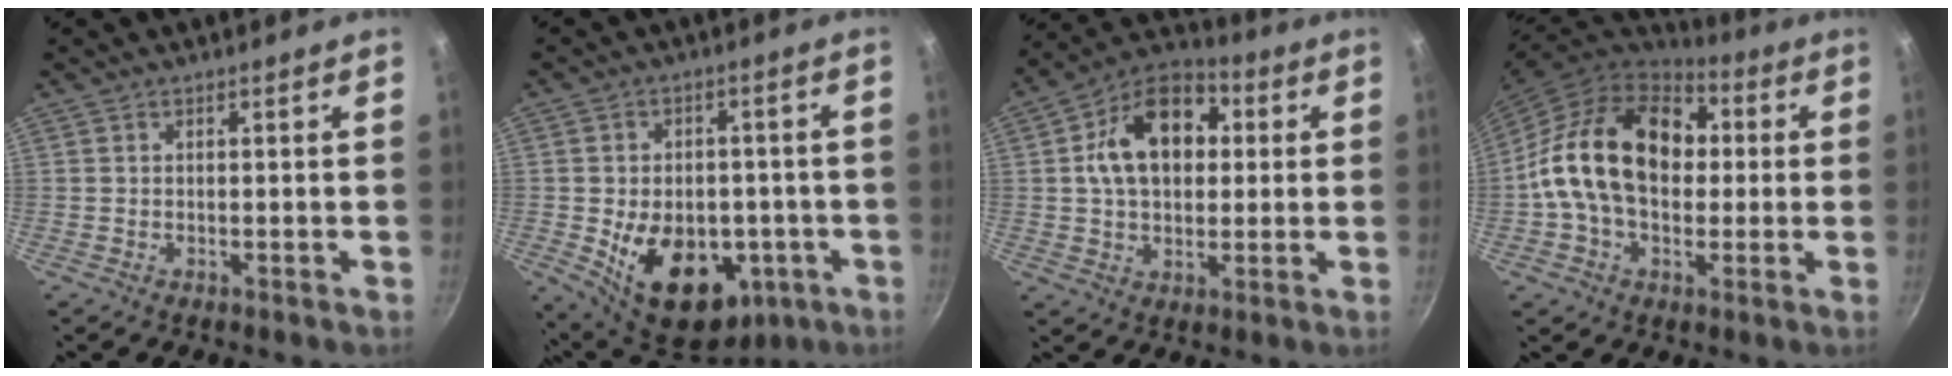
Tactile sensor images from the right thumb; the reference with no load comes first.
{"total": 18.7, "force": [-5.0, 12.9, 12.7], "torque": [-0.164, 0.007, -0.052]}
{"total": 16.5, "force": [3.0, 11.5, 11.5], "torque": [-0.155, 0.024, 0.031]}
{"total": 20.6, "force": [1.7, 14.4, 14.7], "torque": [-0.223, 0.034, 0.014]}